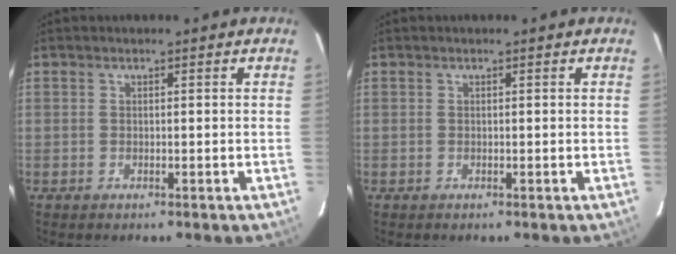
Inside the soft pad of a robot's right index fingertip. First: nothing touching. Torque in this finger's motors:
{"motor_torque": [0.00, 0.00, 0.01, 0.00]}